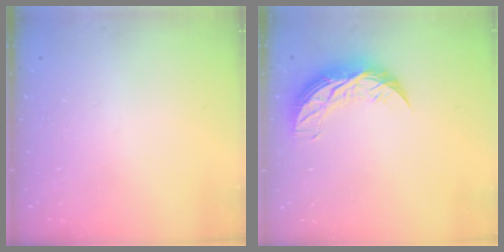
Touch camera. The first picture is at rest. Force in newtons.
{"total": 9.9, "press": 9.9, "slide": 0.5}